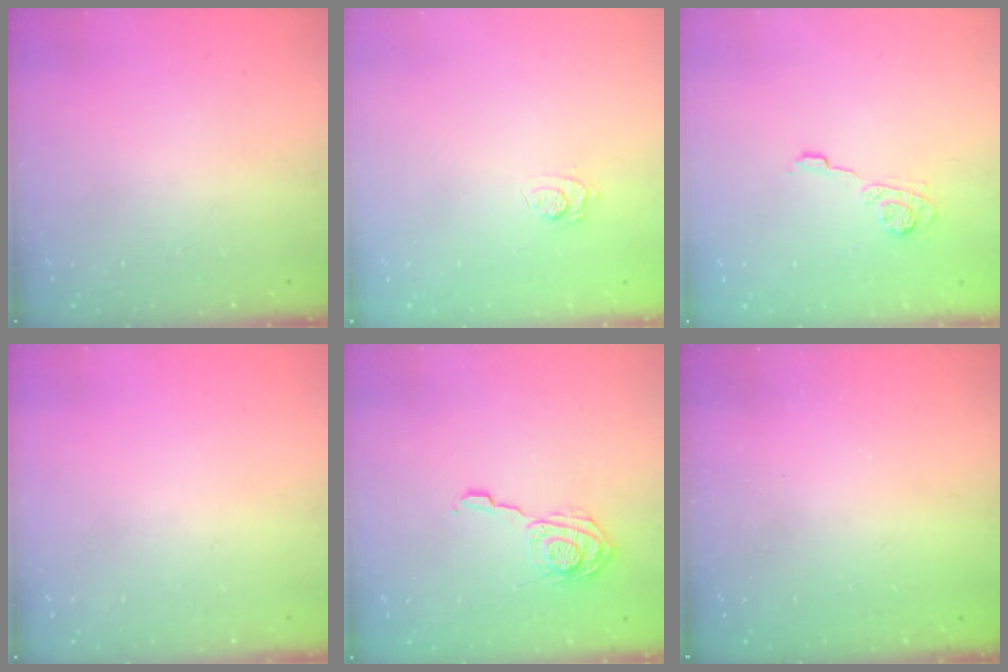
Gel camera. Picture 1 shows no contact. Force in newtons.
{"total": 5.0, "press": 4.8, "slide": 1.4}
{"total": 5.9, "press": 5.8, "slide": 1.0}
{"total": 0.0}
{"total": 13.8, "press": 13.8, "slide": 0.5}
{"total": 2.4, "press": 2.3, "slide": 0.8}